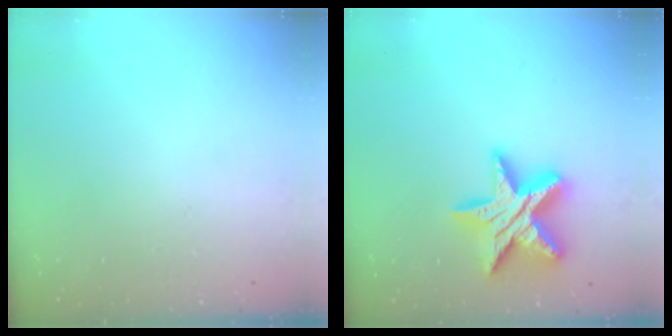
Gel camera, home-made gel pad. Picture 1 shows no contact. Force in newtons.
{"total": 19.0, "press": 18.9, "slide": 1.7}